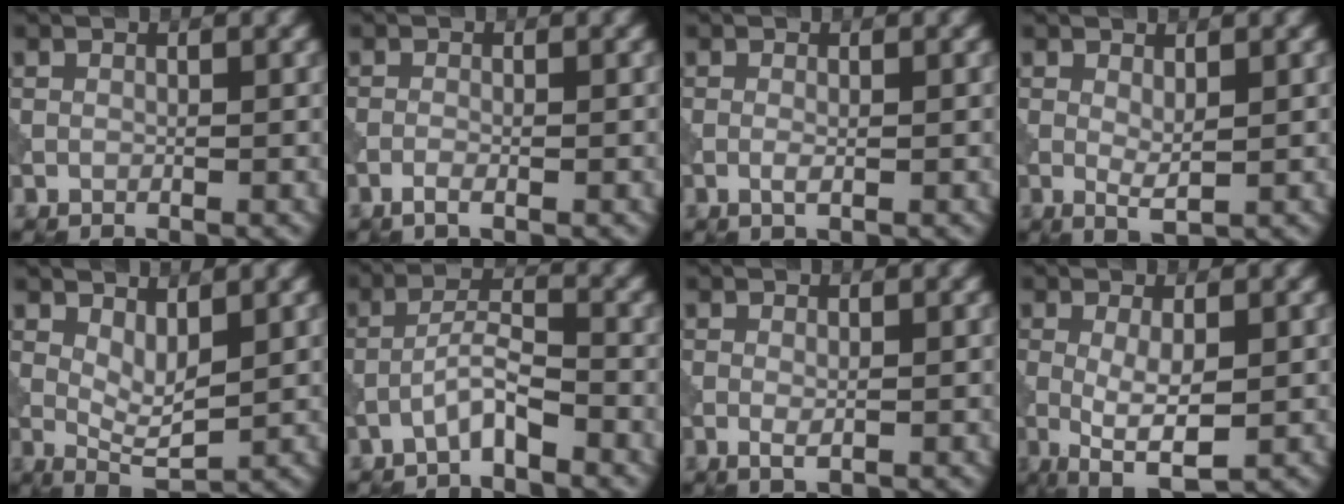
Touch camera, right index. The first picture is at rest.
{"total": 1.1, "force": [-0.7, 0.2, 0.8], "torque": [-0.017, 0.001, -0.015]}
{"total": 0.9, "force": [-0.2, 0.2, 0.9], "torque": [-0.019, -0.003, -0.004]}
{"total": 1.7, "force": [0.5, 0.5, 1.6], "torque": [-0.033, -0.005, 0.011]}
{"total": 3.1, "force": [1.1, 1.2, 2.7], "torque": [-0.052, -0.010, 0.024]}
{"total": 3.0, "force": [-2.0, 0.5, 2.2], "torque": [-0.042, 0.016, -0.043]}
{"total": 1.2, "force": [-0.2, 0.4, 1.1], "torque": [-0.022, -0.004, -0.004]}
{"total": 4.4, "force": [-0.7, 1.2, 4.2], "torque": [-0.080, -0.014, -0.008]}